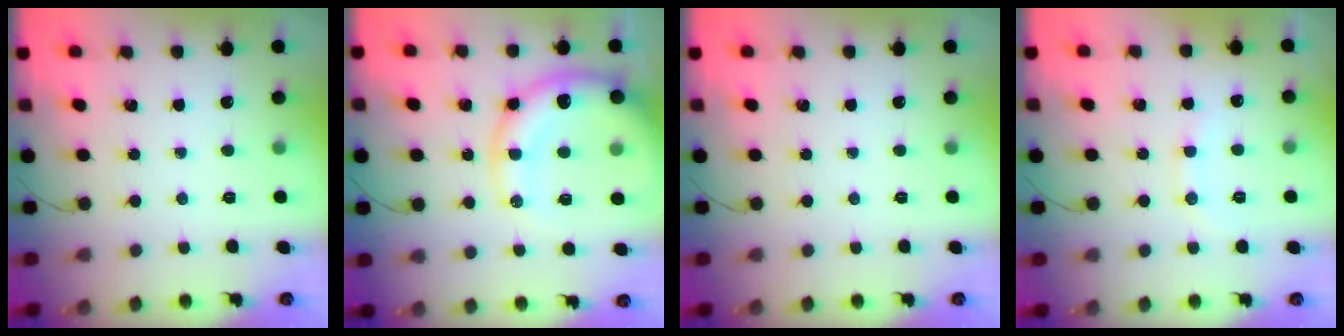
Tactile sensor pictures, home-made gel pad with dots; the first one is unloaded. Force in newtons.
{"total": 18.5, "press": 18.0, "slide": 4.6}
{"total": 0.0}
{"total": 7.5, "press": 7.4, "slide": 1.1}